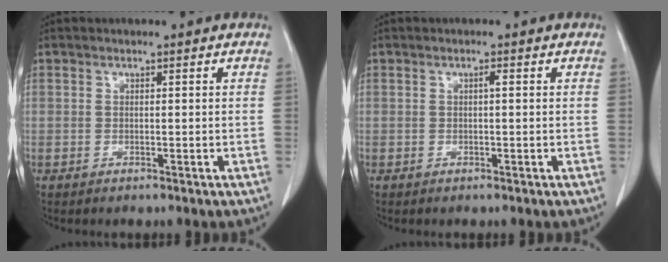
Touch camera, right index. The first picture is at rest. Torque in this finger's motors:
{"motor_torque": [0.24, -0.06, 0.10, 0.03]}